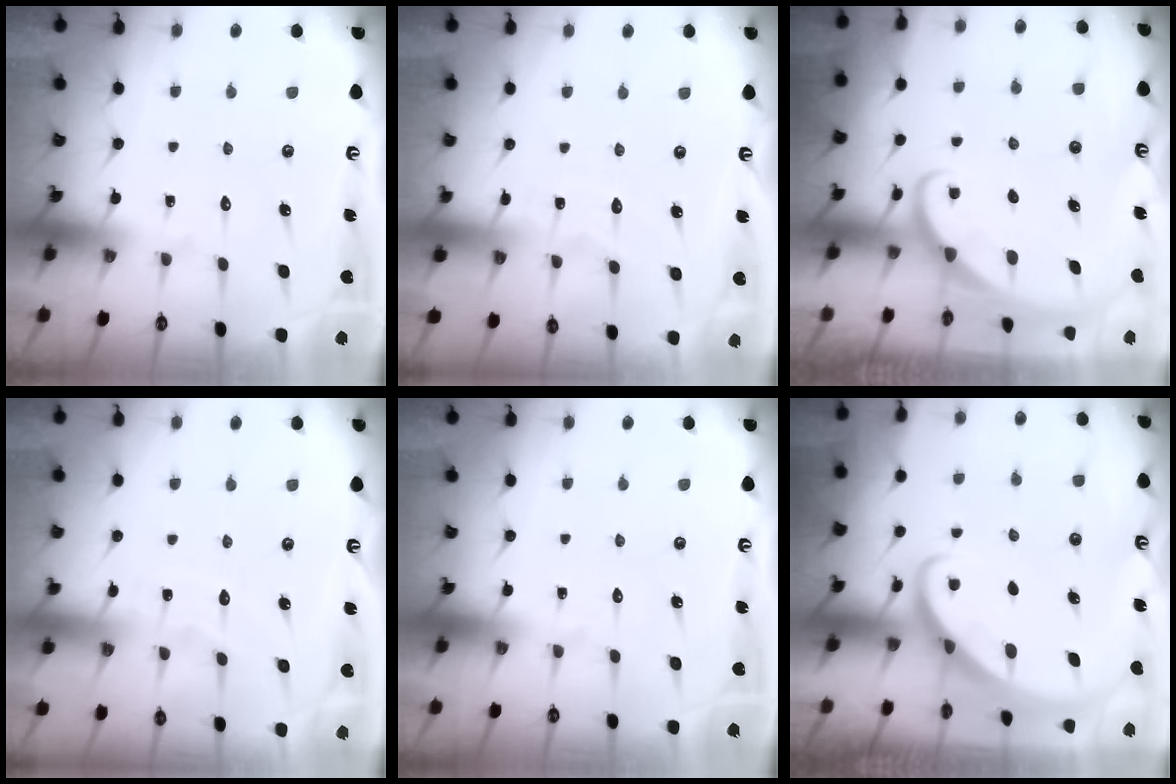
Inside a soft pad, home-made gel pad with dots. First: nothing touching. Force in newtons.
{"total": 2.9, "press": 2.9, "slide": 0.3}
{"total": 1.8, "press": 1.8, "slide": 0.1}
{"total": 3.2, "press": 3.2, "slide": 0.4}
{"total": 0.0}
{"total": 2.5, "press": 2.5, "slide": 0.3}